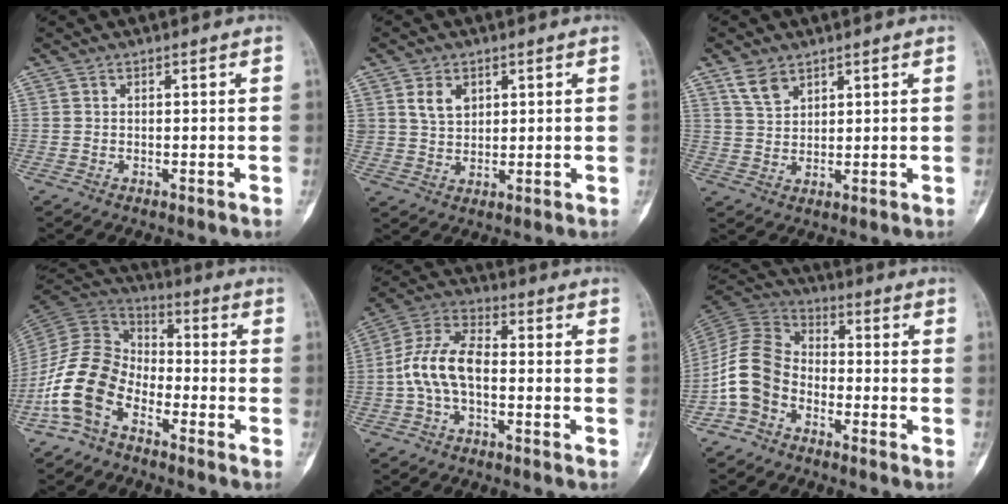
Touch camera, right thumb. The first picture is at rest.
{"total": 5.0, "force": [2.3, 3.6, 2.7], "torque": [-0.032, -0.014, 0.047]}
{"total": 4.4, "force": [3.1, 2.6, 1.8], "torque": [-0.019, -0.015, 0.066]}
{"total": 13.0, "force": [-6.4, 8.4, 7.7], "torque": [-0.144, 0.061, -0.142]}
{"total": 10.5, "force": [-1.3, 5.8, 8.7], "torque": [-0.174, 0.036, -0.034]}
{"total": 10.7, "force": [-4.2, 7.7, 6.0], "torque": [-0.113, 0.046, -0.100]}